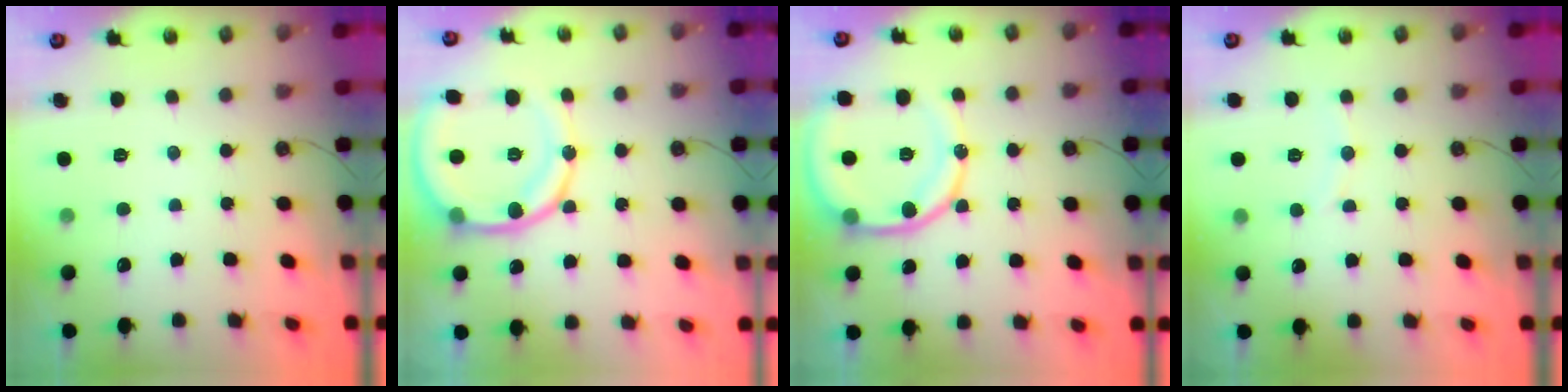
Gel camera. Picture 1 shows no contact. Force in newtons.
{"total": 16.6, "press": 16.3, "slide": 3.2}
{"total": 14.2, "press": 14.0, "slide": 2.0}
{"total": 5.0, "press": 4.9, "slide": 1.1}